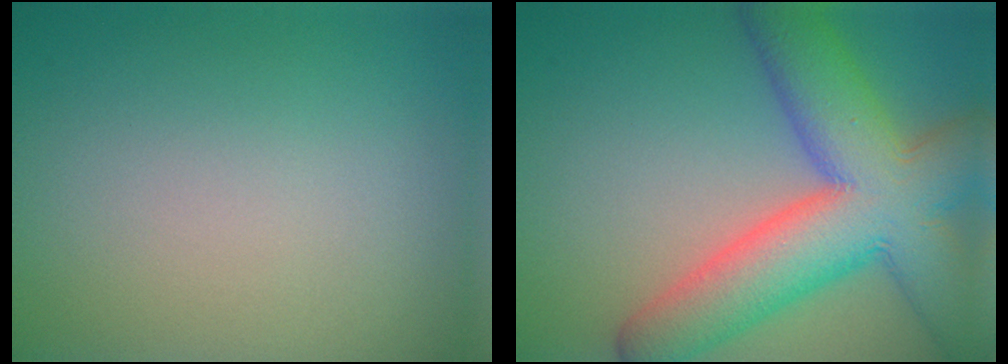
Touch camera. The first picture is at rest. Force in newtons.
{"total": 11.7, "press": 11.7, "slide": 0.6}